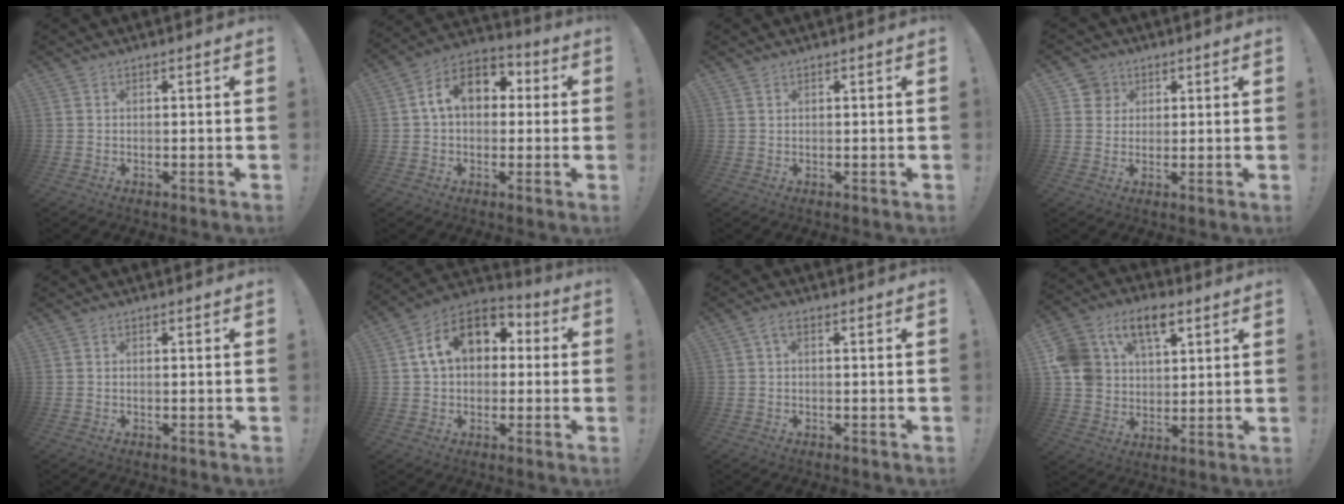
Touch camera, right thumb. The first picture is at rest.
{"total": 12.4, "force": [2.8, 8.6, 8.5], "torque": [-0.130, 0.015, 0.054]}
{"total": 0.8, "force": [0.7, 0.3, 0.2], "torque": [0.000, -0.002, 0.013]}
{"total": 5.1, "force": [2.2, 4.6, 0.8], "torque": [-0.012, -0.005, 0.044]}
{"total": 0.0}
{"total": 16.0, "force": [5.0, 11.2, 10.3], "torque": [-0.157, 0.003, 0.092]}
{"total": 2.1, "force": [0.1, 0.8, 1.9], "torque": [-0.045, 0.007, 0.004]}
{"total": 14.8, "force": [7.5, 10.1, 7.9], "torque": [-0.145, -0.030, 0.144]}